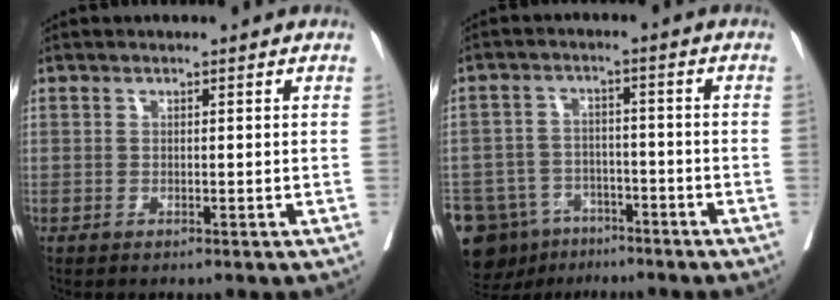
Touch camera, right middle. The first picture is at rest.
{"total": 15.1, "force": [-10.1, 9.7, 5.7], "torque": [-0.147, 0.001, -0.149]}